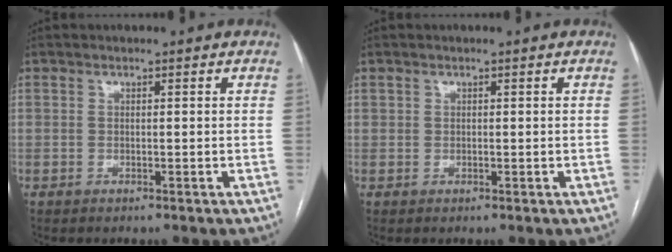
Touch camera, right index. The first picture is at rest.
{"total": 0.5, "force": [0.2, 0.4, 0.1], "torque": [0.007, 0.002, 0.003]}